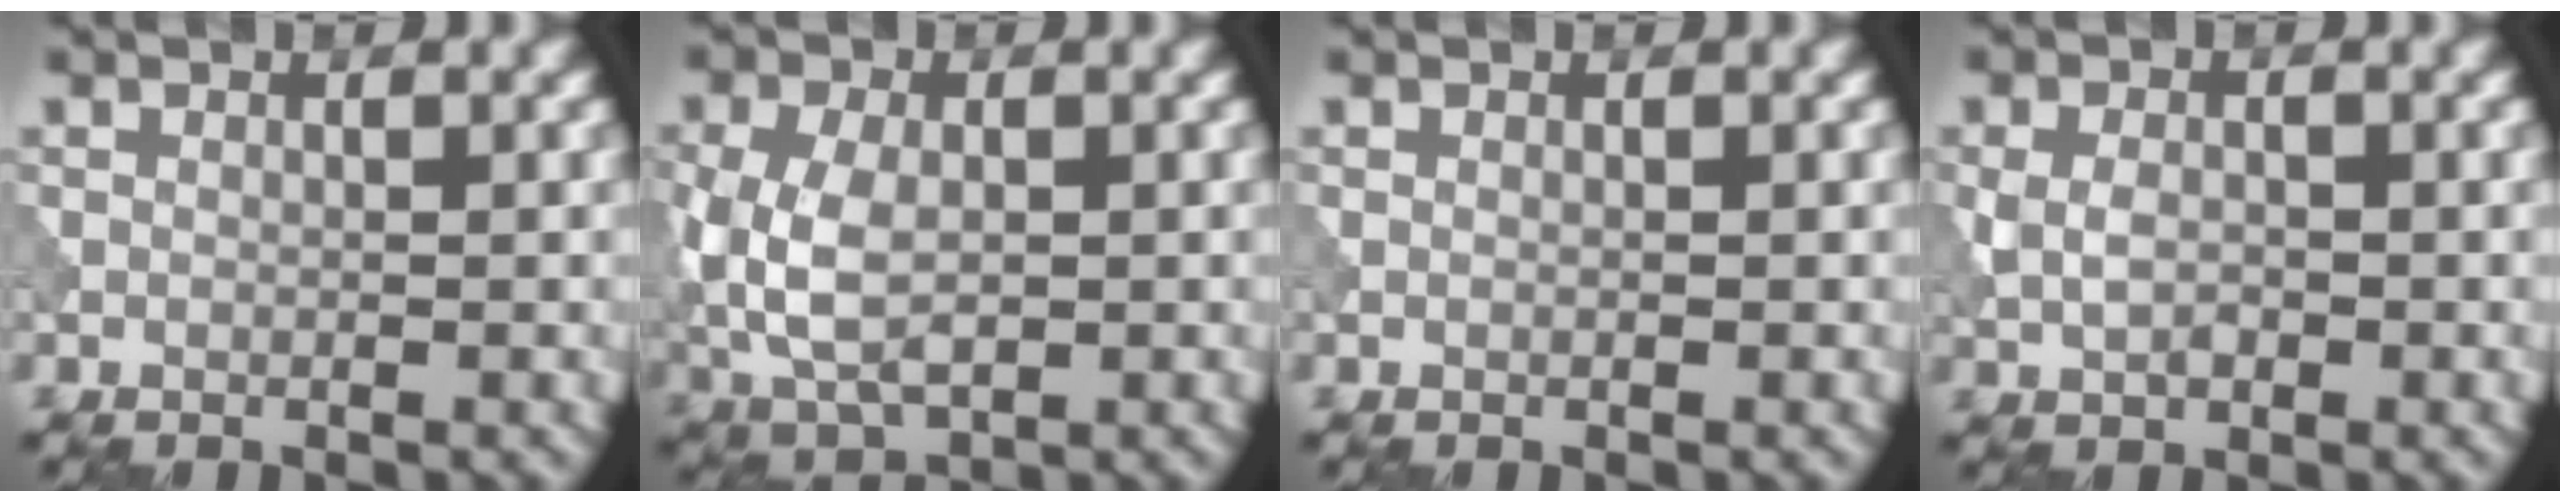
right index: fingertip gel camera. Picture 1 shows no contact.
{"total": 6.3, "force": [-0.7, 4.0, 4.8], "torque": [-0.116, -0.006, -0.012]}
{"total": 0.0}
{"total": 2.6, "force": [-0.2, 1.7, 1.9], "torque": [-0.043, 0.000, -0.005]}